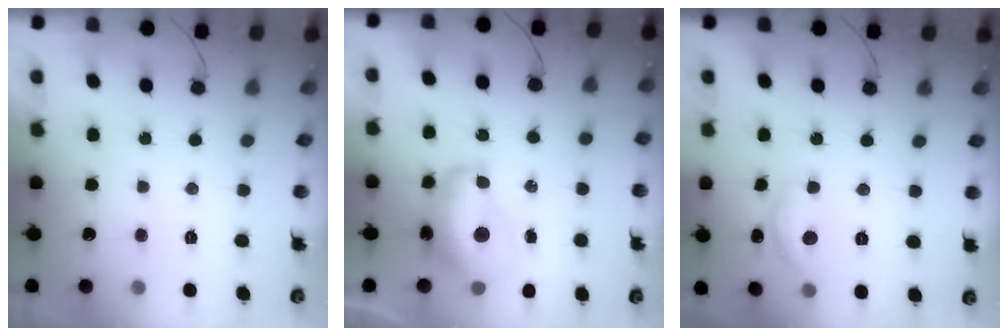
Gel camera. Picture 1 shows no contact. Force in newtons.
{"total": 11.9, "press": 11.9, "slide": 1.2}
{"total": 10.1, "press": 10.0, "slide": 0.6}